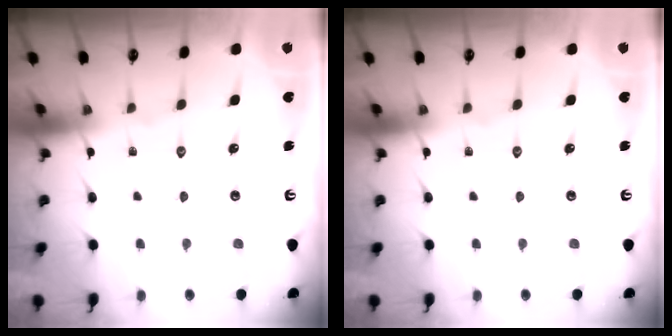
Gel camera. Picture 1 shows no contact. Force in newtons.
{"total": 0.0}